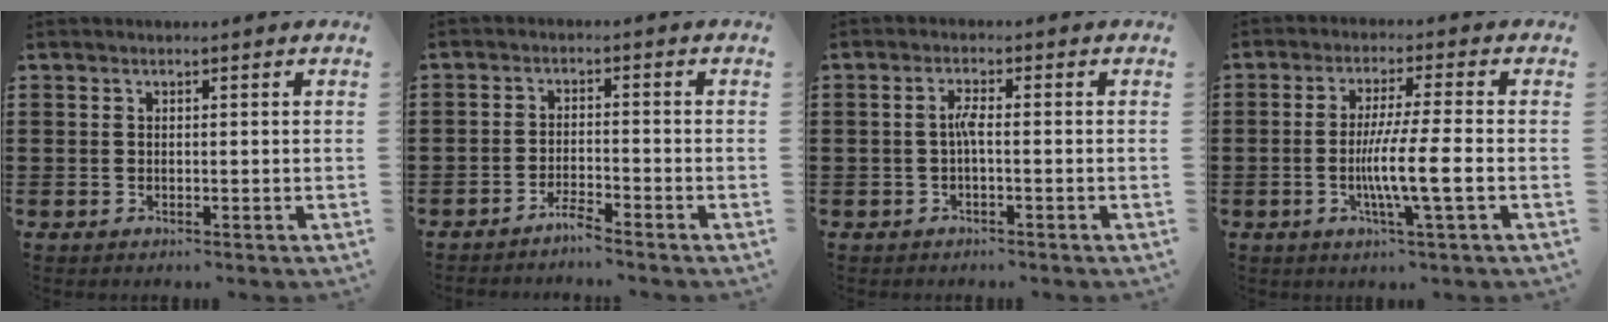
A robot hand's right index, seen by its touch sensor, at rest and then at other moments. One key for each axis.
{"total": 2.3, "fx": -2.2, "fy": -0.2, "fz": 0.6, "tx": -0.015, "ty": 0.000, "tz": -0.042}
{"total": 2.3, "fx": -0.5, "fy": 0.3, "fz": 2.2, "tx": -0.052, "ty": -0.002, "tz": -0.013}
{"total": 8.0, "fx": -1.8, "fy": 0.1, "fz": 7.8, "tx": -0.139, "ty": -0.011, "tz": -0.034}